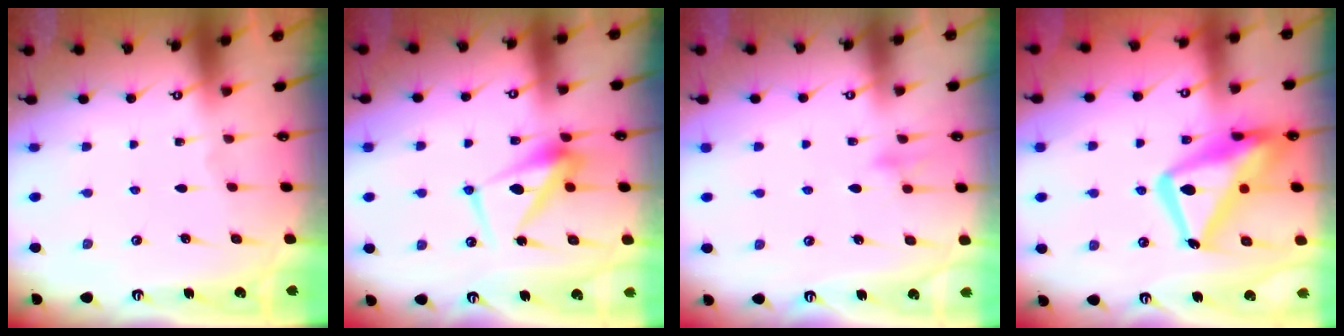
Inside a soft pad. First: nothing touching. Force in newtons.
{"total": 11.2, "press": 11.2, "slide": 0.7}
{"total": 7.7, "press": 7.7, "slide": 0.5}
{"total": 20.6, "press": 20.5, "slide": 1.7}